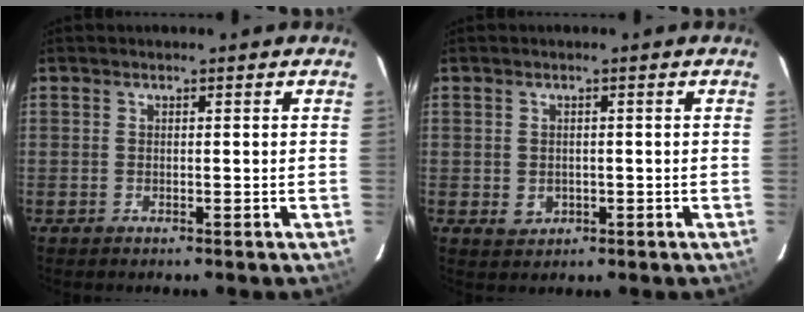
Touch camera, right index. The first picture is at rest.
{"total": 2.4, "force": [-0.4, 2.2, 0.9], "torque": [-0.016, -0.001, 0.002]}